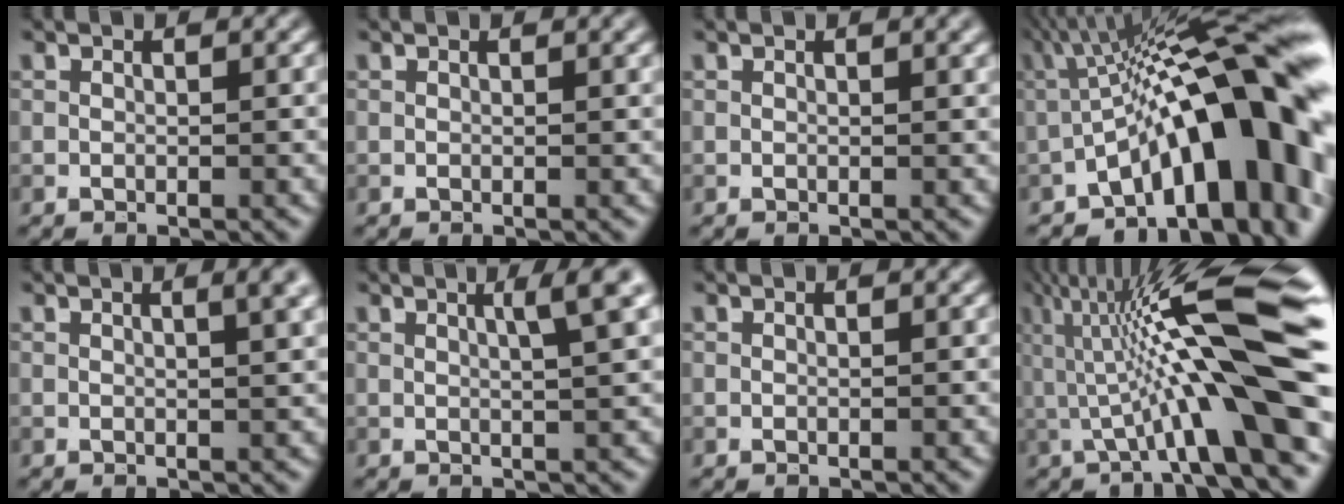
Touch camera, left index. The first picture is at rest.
{"total": 0.7, "force": [0.4, 0.2, 0.5], "torque": [-0.006, 0.001, 0.004]}
{"total": 1.1, "force": [0.6, 0.3, 0.8], "torque": [-0.010, 0.002, 0.005]}
{"total": 15.0, "force": [-3.6, 4.5, 13.9], "torque": [-0.162, 0.047, -0.049]}
{"total": 3.2, "force": [1.3, 1.1, 2.7], "torque": [-0.012, 0.016, 0.002]}
{"total": 3.1, "force": [1.1, 0.2, 2.9], "torque": [-0.037, 0.011, 0.024]}
{"total": 0.0}
{"total": 13.1, "force": [0.8, 2.1, 12.9], "torque": [-0.205, 0.024, 0.022]}